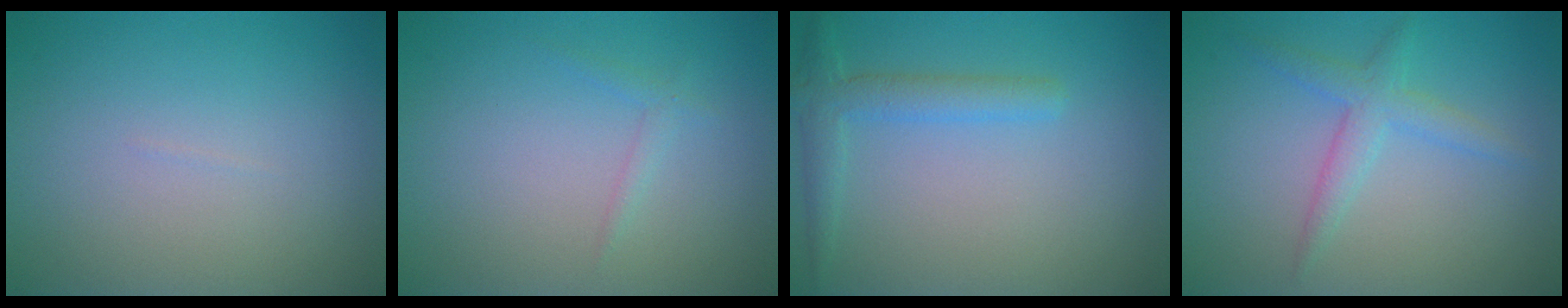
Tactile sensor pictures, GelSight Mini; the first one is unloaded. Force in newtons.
{"total": 0.9, "press": 0.9, "slide": 0.1}
{"total": 2.6, "press": 2.6, "slide": 0.2}
{"total": 2.4, "press": 2.4, "slide": 0.1}